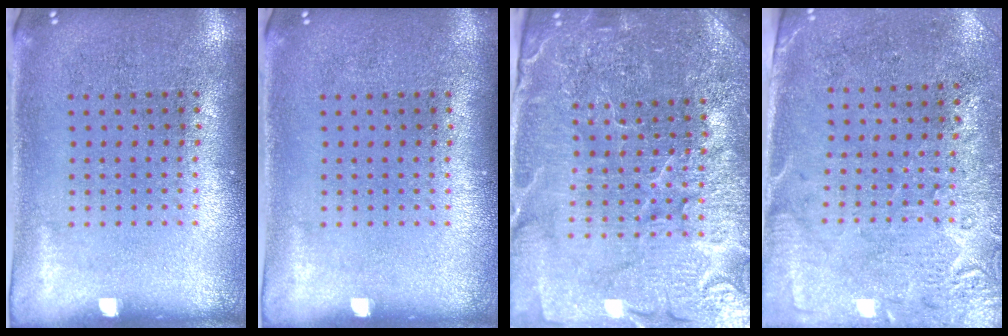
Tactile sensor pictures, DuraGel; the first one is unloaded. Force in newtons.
{"total": 0.0}
{"total": 5.2, "press": 4.8, "slide": 2.0}
{"total": 2.8, "press": 2.4, "slide": 1.4}